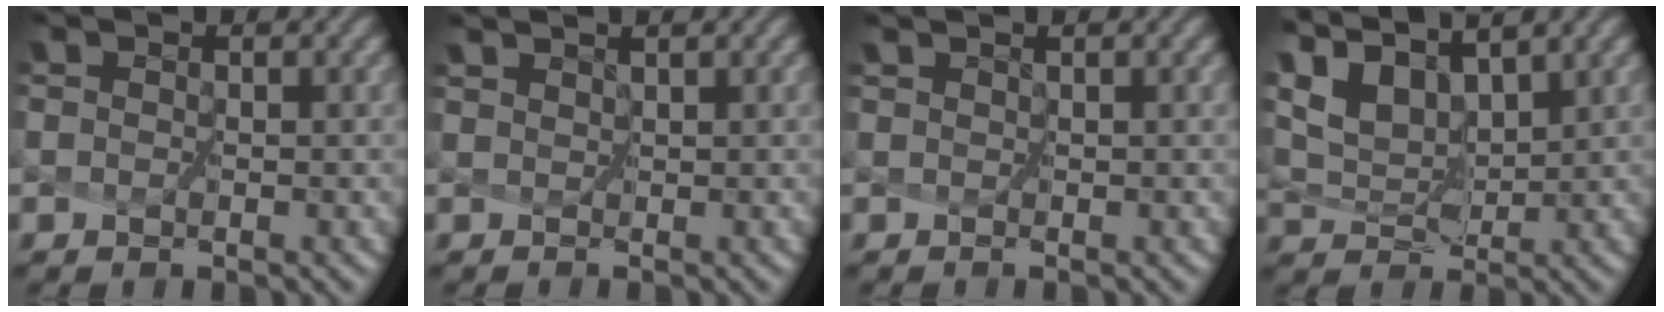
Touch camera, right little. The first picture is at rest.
{"total": 0.8, "force": [0.7, 0.1, 0.3], "torque": [-0.011, 0.002, 0.019]}
{"total": 0.0}
{"total": 5.6, "force": [4.8, 1.4, 2.5], "torque": [-0.077, 0.011, 0.091]}